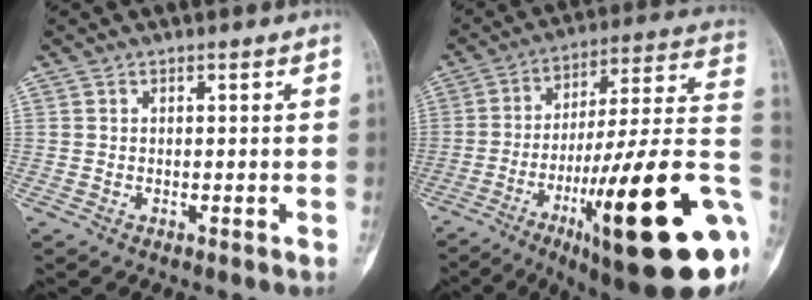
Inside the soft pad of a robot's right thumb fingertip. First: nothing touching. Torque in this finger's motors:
{"motor_torque": [3.14, 1.87, 1.39, -1.38, 0.68]}